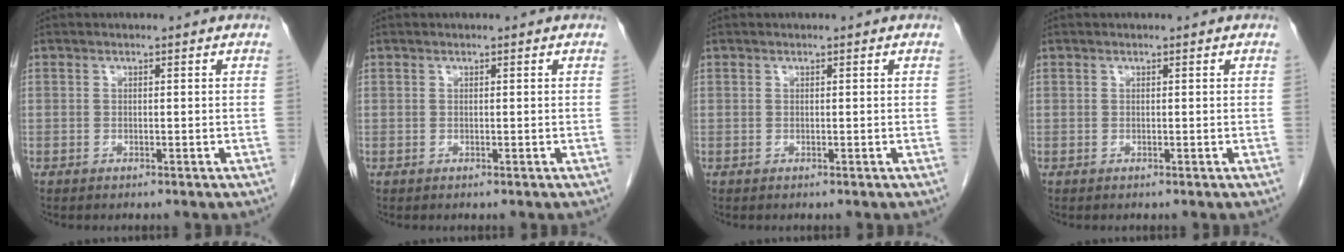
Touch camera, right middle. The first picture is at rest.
{"total": 0.0}
{"total": 0.0}
{"total": 0.0}